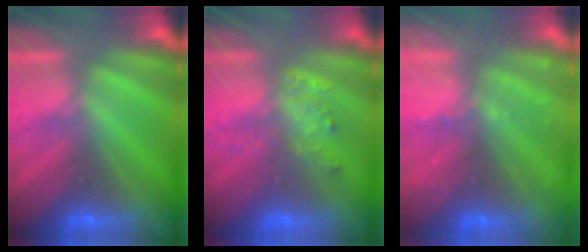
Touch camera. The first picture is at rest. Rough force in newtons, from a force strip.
{"total": 1.7}
{"total": 5.9}